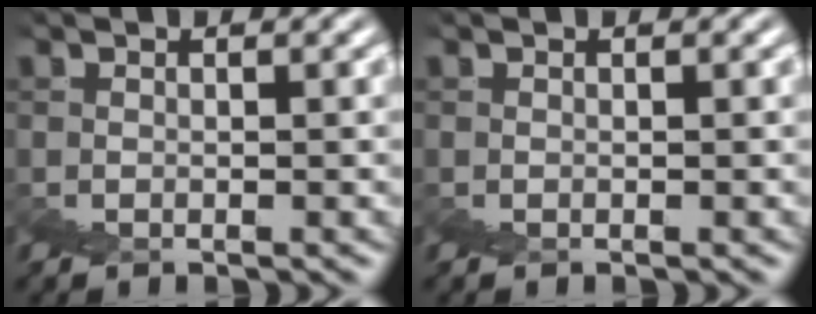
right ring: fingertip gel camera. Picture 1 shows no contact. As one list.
[{"total": 0.0}]